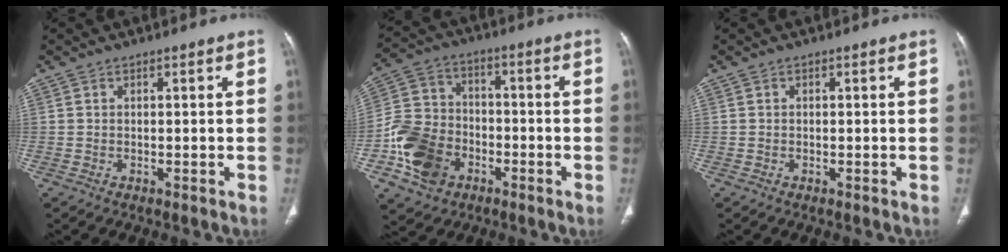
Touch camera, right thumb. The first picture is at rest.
{"total": 13.6, "force": [-5.5, 10.6, 6.7], "torque": [-0.111, 0.031, -0.102]}
{"total": 0.0}